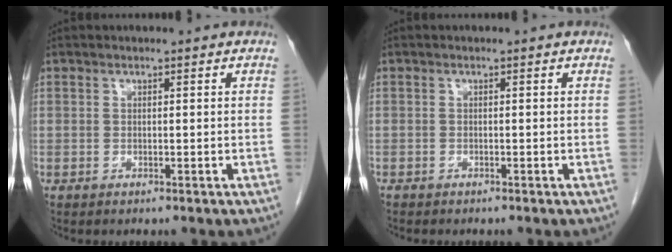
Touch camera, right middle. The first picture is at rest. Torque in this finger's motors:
{"motor_torque": [0.89, -0.85, 0.51, 0.10]}